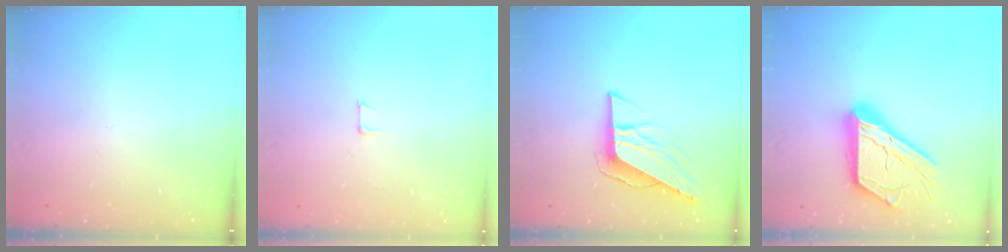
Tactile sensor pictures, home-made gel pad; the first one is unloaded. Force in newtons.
{"total": 4.4, "press": 4.4, "slide": 0.3}
{"total": 9.3, "press": 9.2, "slide": 1.6}
{"total": 23.5, "press": 23.4, "slide": 2.1}